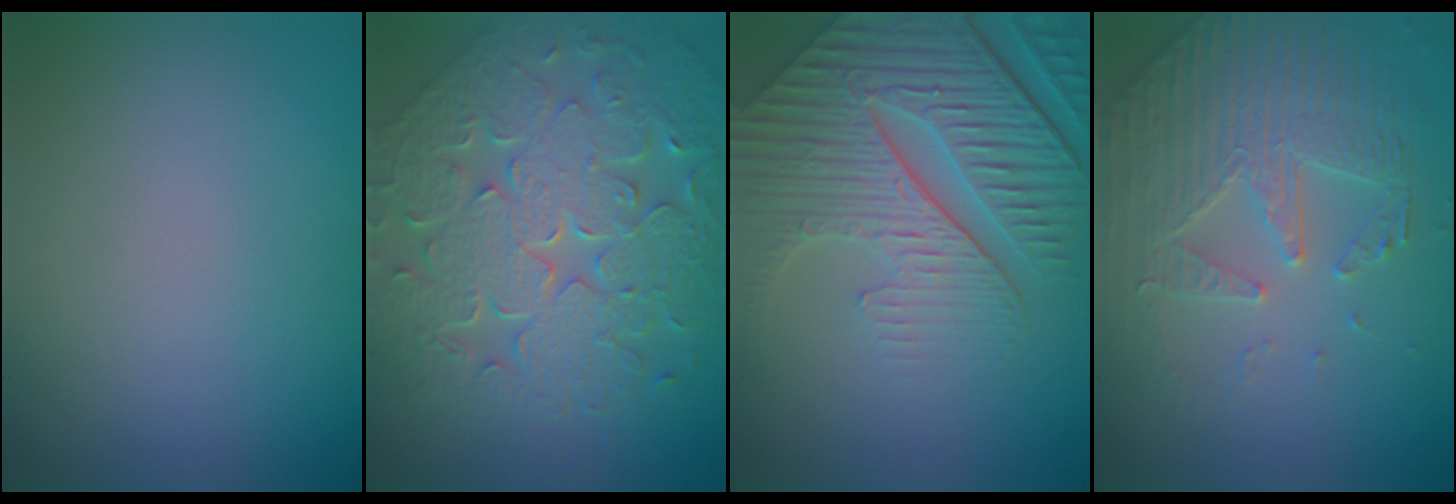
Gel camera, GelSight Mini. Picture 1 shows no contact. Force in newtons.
{"total": 9.9, "press": 6.9, "slide": 7.0}
{"total": 9.1, "press": 6.3, "slide": 6.6}
{"total": 4.4, "press": 4.2, "slide": 1.3}